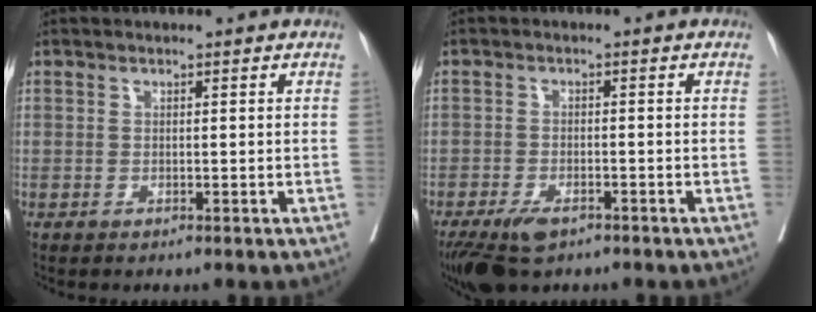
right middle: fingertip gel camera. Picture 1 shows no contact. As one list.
[{"total": 6.3, "force": [-4.2, 2.7, 3.8], "torque": [-0.069, -0.007, -0.071]}]